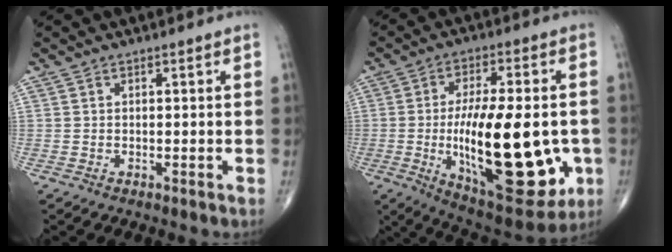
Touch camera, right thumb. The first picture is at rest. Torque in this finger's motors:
{"motor_torque": [1.44, 3.56, 1.63, 1.02, 0.69]}